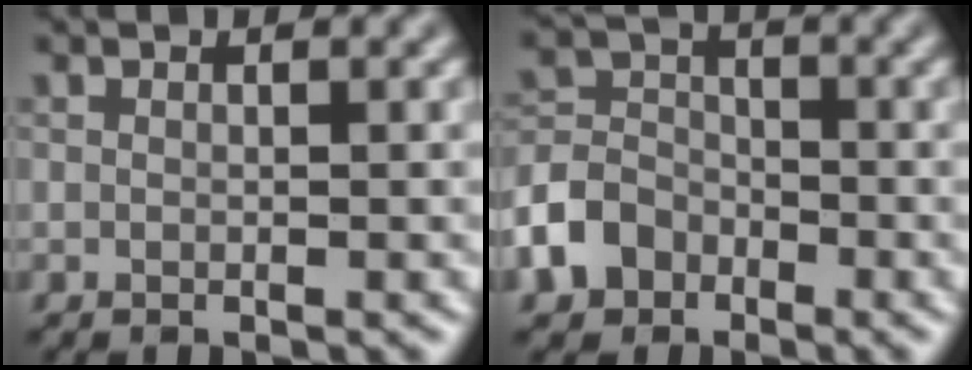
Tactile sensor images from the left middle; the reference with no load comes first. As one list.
[{"total": 5.5, "force": [-3.2, 4.2, 1.7], "torque": [-0.021, -0.003, -0.071]}]